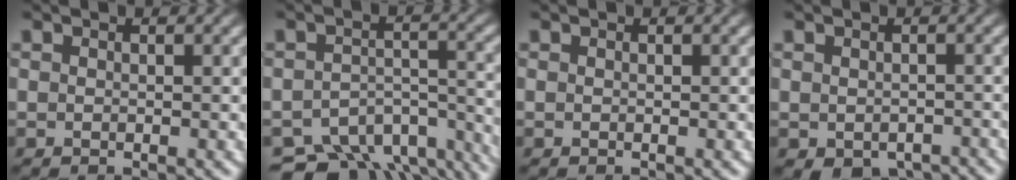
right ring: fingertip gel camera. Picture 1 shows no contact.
{"total": 9.4, "force": [-7.2, 4.6, 3.8], "torque": [-0.045, -0.019, -0.118]}
{"total": 0.0}
{"total": 4.1, "force": [-3.2, 2.2, 1.4], "torque": [-0.010, -0.022, -0.041]}